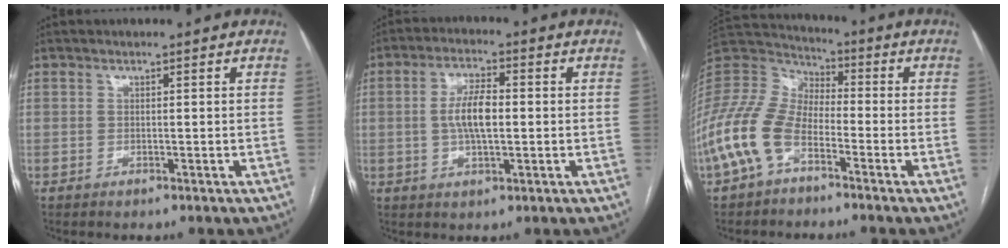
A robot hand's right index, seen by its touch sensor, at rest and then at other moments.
{"total": 6.9, "force": [0.1, 2.1, 6.6], "torque": [-0.133, 0.007, 0.002]}
{"total": 12.2, "force": [-5.7, 6.6, 8.5], "torque": [-0.214, 0.020, -0.119]}